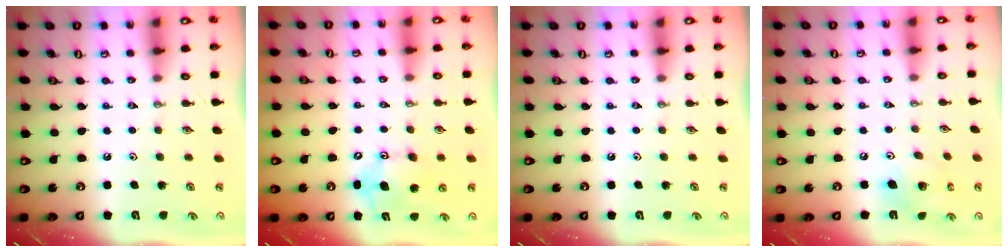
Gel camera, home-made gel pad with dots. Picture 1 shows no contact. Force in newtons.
{"total": 11.6, "press": 11.2, "slide": 2.9}
{"total": 0.0}
{"total": 12.2, "press": 12.1, "slide": 2.0}